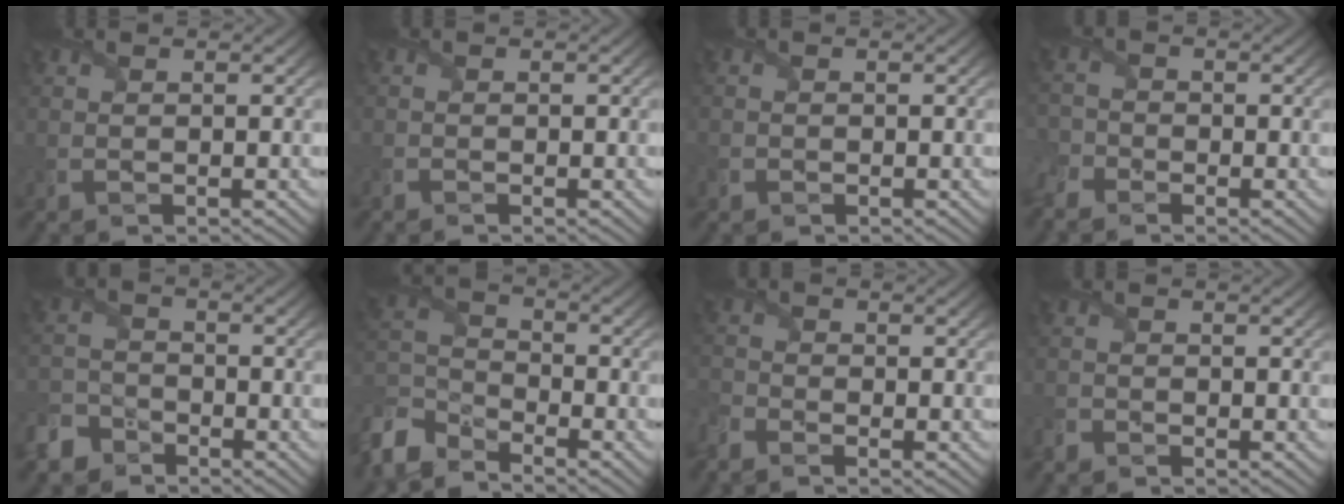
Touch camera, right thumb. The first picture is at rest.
{"total": 1.1, "force": [-1.1, 0.3, 0.2], "torque": [-0.007, -0.007, -0.024]}
{"total": 1.2, "force": [-0.7, 0.9, 0.2], "torque": [-0.004, -0.008, -0.017]}
{"total": 3.6, "force": [-2.9, 1.9, 1.0], "torque": [-0.031, -0.008, -0.066]}
{"total": 5.4, "force": [-4.3, 3.0, 1.4], "torque": [-0.040, -0.006, -0.102]}
{"total": 8.2, "force": [-6.6, 3.7, 3.2], "torque": [-0.082, -0.013, -0.152]}
{"total": 2.8, "force": [-2.4, 1.1, 0.8], "torque": [-0.024, -0.012, -0.065]}
{"total": 1.7, "force": [-1.6, 0.6, 0.2], "torque": [-0.008, -0.007, -0.042]}